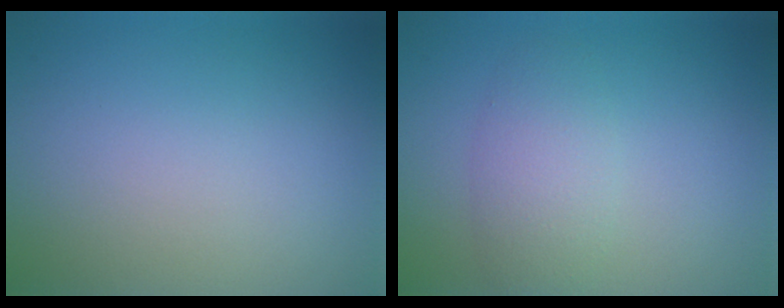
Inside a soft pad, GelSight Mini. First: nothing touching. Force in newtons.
{"total": 2.9, "press": 2.9, "slide": 0.2}